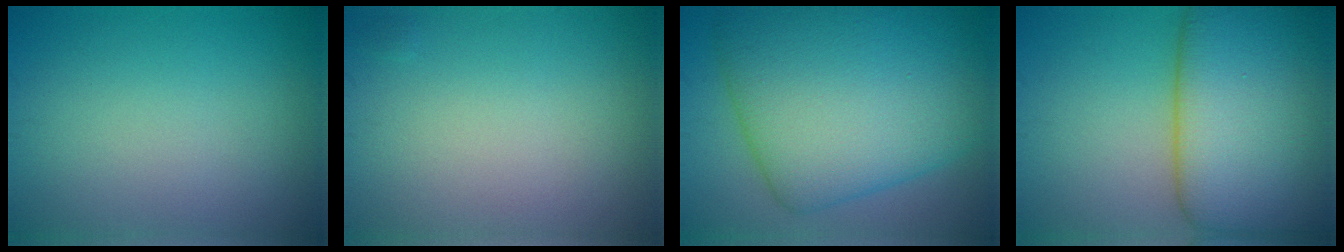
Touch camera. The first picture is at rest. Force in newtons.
{"total": 0.0}
{"total": 13.6, "press": 13.6, "slide": 0.3}
{"total": 12.3, "press": 12.3, "slide": 0.8}